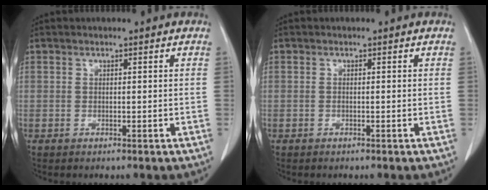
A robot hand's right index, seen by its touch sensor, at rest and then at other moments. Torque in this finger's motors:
{"motor_torque": [-0.01, 0.07, 0.03, 0.01]}